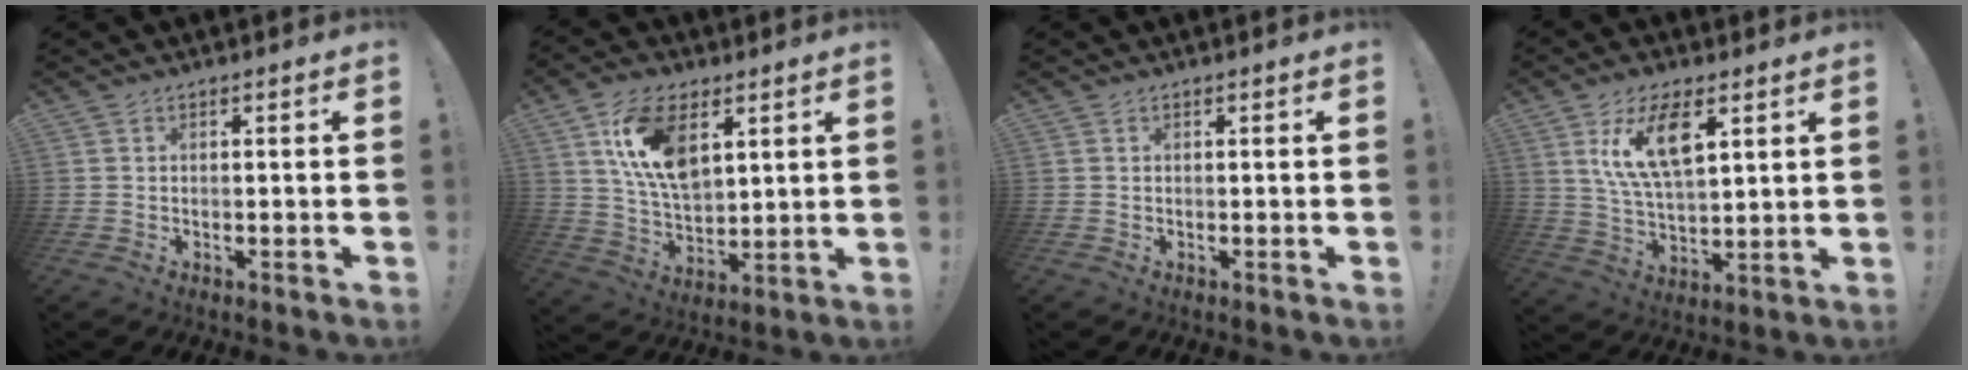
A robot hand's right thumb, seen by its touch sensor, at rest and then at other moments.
{"total": 15.5, "force": [6.8, 8.9, 10.7], "torque": [-0.206, -0.023, 0.122]}
{"total": 0.0}
{"total": 14.5, "force": [6.7, 7.2, 10.7], "torque": [-0.190, -0.019, 0.115]}